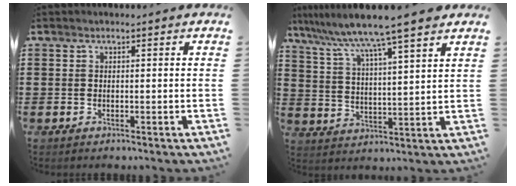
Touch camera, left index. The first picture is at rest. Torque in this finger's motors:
{"motor_torque": [2.14, 0.00, 1.05, 0.21]}